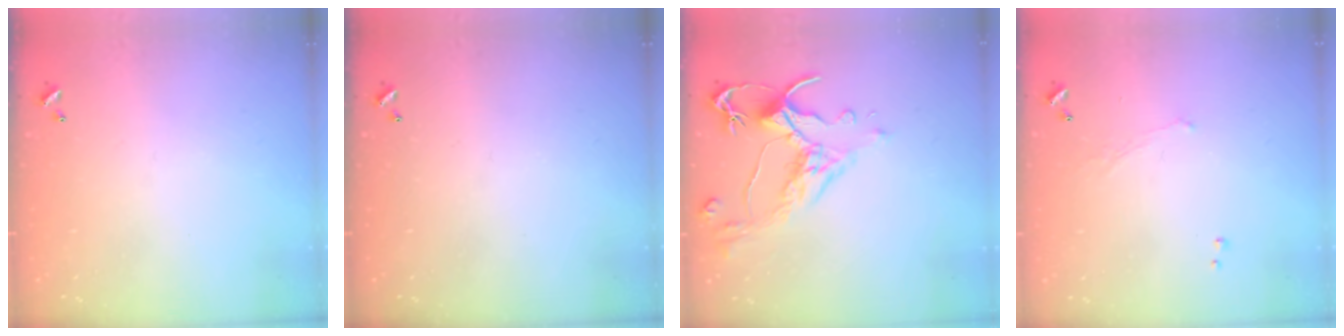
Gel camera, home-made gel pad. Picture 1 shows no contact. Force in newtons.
{"total": 0.0}
{"total": 3.1, "press": 2.7, "slide": 1.4}
{"total": 1.1, "press": 1.0, "slide": 0.6}